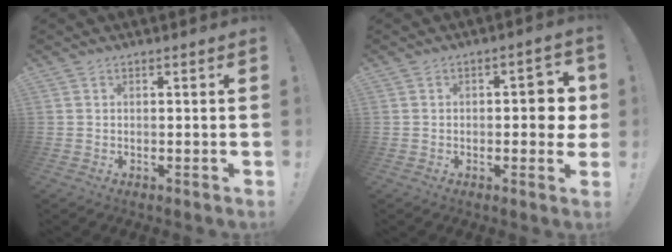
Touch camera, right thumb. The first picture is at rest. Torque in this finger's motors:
{"motor_torque": [0.72, 1.12, 0.35, -0.28, 0.00]}